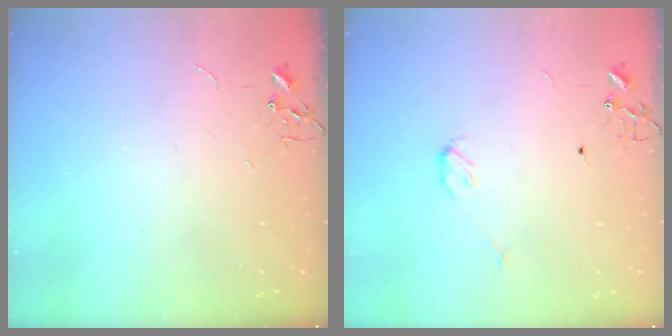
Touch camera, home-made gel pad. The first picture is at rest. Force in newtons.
{"total": 3.9, "press": 3.9, "slide": 0.2}